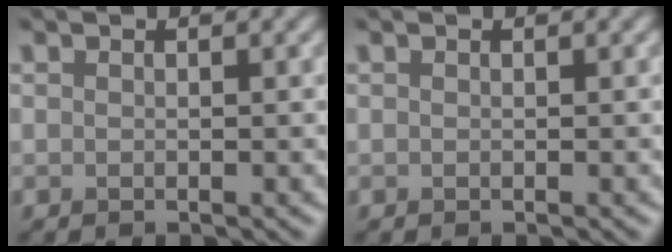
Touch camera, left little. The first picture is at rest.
{"total": 0.0}